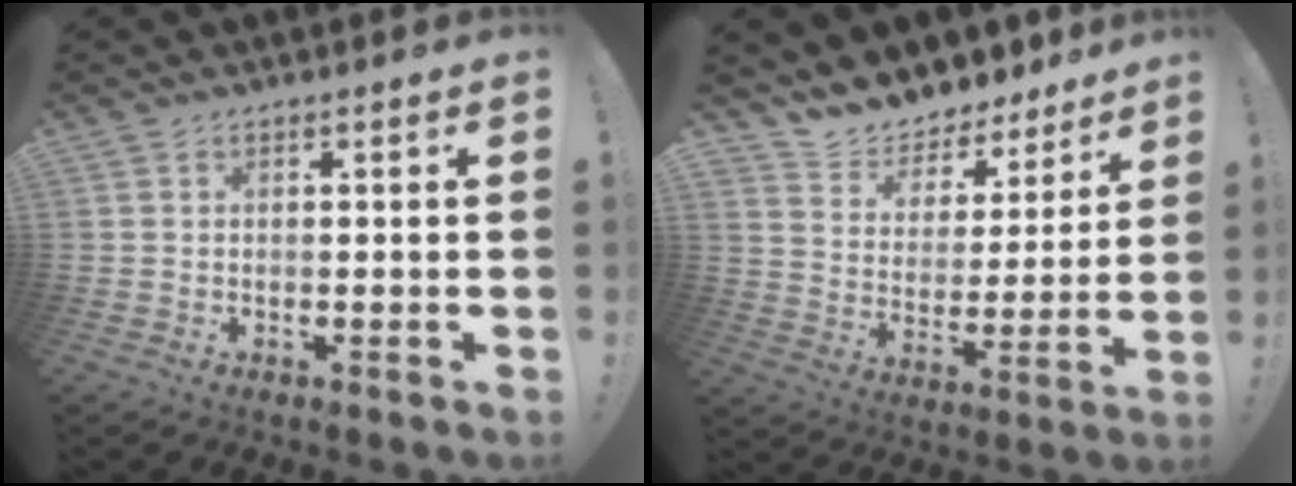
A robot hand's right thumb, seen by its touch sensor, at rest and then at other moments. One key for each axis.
{"total": 9.2, "fx": 8.5, "fy": 3.6, "fz": 0.5, "tx": -0.020, "ty": -0.083, "tz": 0.154}